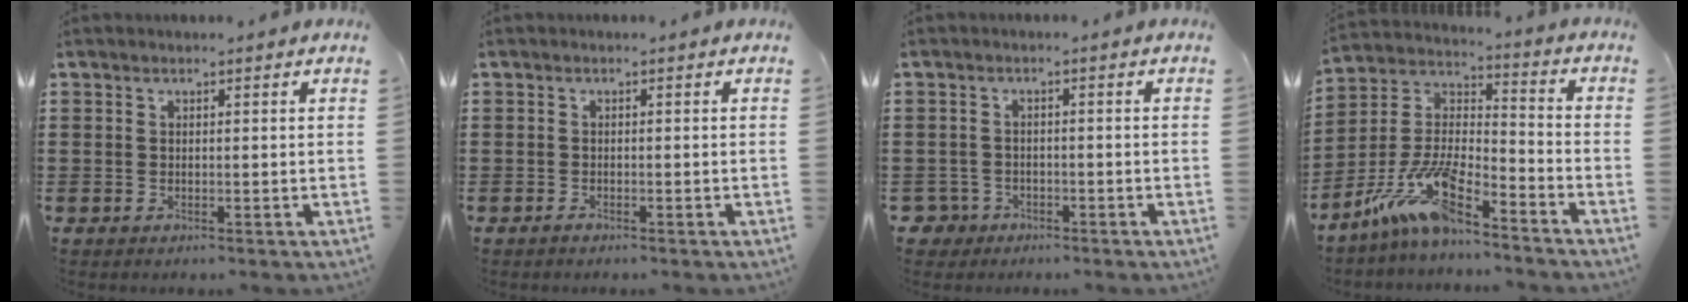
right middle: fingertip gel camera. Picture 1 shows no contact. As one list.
[{"total": 0.7, "force": [-0.6, 0.3, 0.2], "torque": [-0.006, 0.000, -0.012]}, {"total": 2.2, "force": [-1.6, 1.5, 0.4], "torque": [-0.021, -0.004, -0.036]}, {"total": 12.0, "force": [-8.7, 2.8, 7.8], "torque": [-0.183, 0.006, -0.178]}]